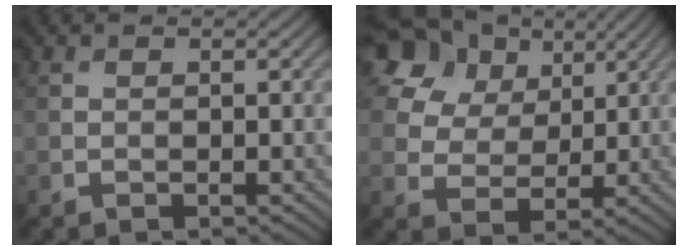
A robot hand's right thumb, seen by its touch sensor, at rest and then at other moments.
{"total": 14.7, "force": [7.9, 10.2, 7.1], "torque": [-0.200, 0.045, 0.171]}